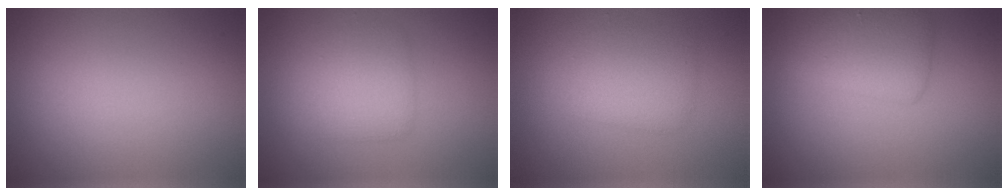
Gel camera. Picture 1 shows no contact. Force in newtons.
{"total": 2.7, "press": 2.7, "slide": 0.1}
{"total": 3.1, "press": 3.1, "slide": 0.2}
{"total": 3.5, "press": 3.5, "slide": 0.3}